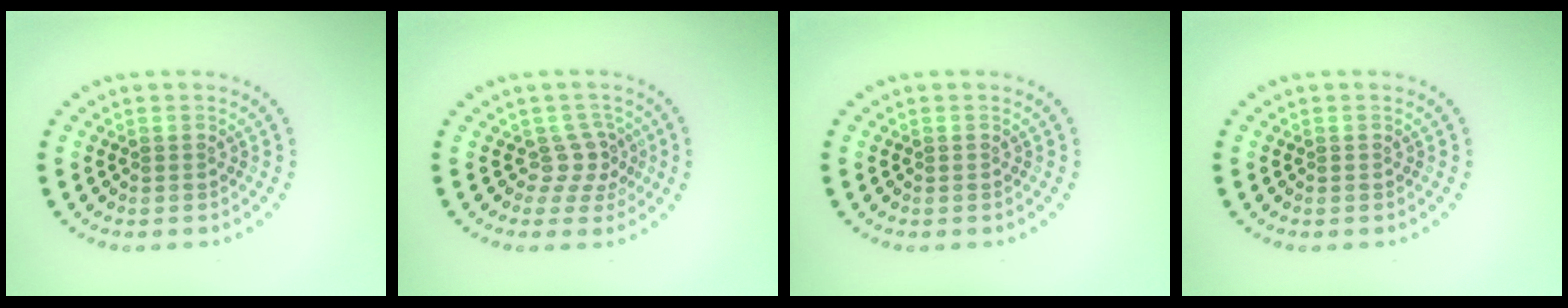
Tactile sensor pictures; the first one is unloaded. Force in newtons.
{"total": 2.2, "press": 1.6, "slide": 1.6}
{"total": 0.0}
{"total": 0.0}